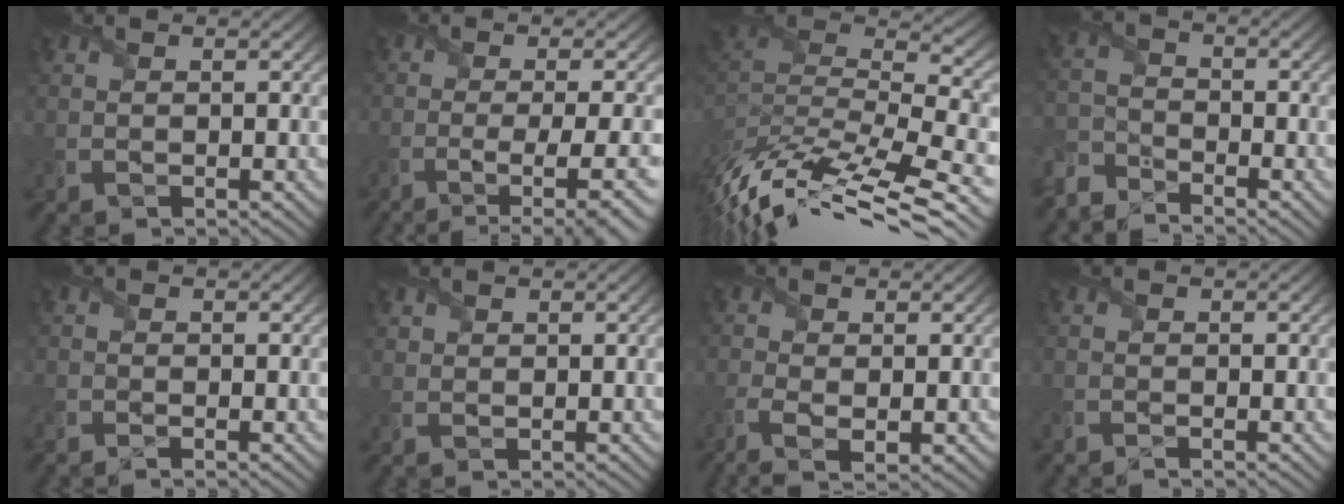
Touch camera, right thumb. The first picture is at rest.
{"total": 7.2, "force": [-3.2, 1.3, 6.4], "torque": [-0.092, -0.007, -0.045]}
{"total": 11.7, "force": [-5.6, 3.2, 9.7], "torque": [-0.196, 0.014, -0.083]}
{"total": 4.6, "force": [-4.3, 1.4, 0.9], "torque": [-0.027, -0.006, -0.106]}
{"total": 1.3, "force": [-1.2, 0.4, 0.4], "torque": [-0.012, -0.008, -0.027]}
{"total": 0.8, "force": [0.6, 0.6, 0.0], "torque": [-0.004, -0.002, 0.011]}
{"total": 4.2, "force": [-2.0, 1.6, 3.3], "torque": [-0.089, -0.012, -0.040]}
{"total": 1.0, "force": [-1.0, 0.1, 0.3], "torque": [-0.007, -0.003, -0.023]}